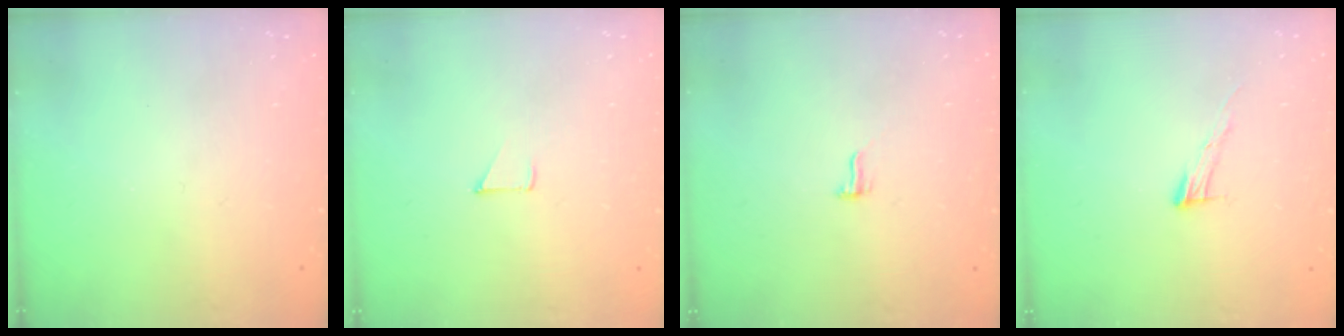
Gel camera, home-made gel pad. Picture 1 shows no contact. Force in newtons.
{"total": 2.9, "press": 2.8, "slide": 0.3}
{"total": 5.1, "press": 4.7, "slide": 2.0}
{"total": 6.4, "press": 6.4, "slide": 0.4}